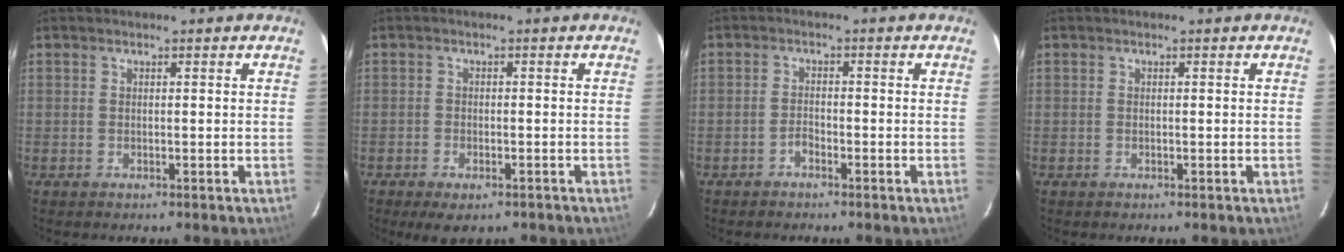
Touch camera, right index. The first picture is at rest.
{"total": 5.3, "force": [-3.7, 2.3, 3.1], "torque": [-0.071, -0.018, -0.056]}
{"total": 1.7, "force": [-1.4, 0.7, 0.7], "torque": [-0.013, 0.004, -0.026]}
{"total": 0.0}